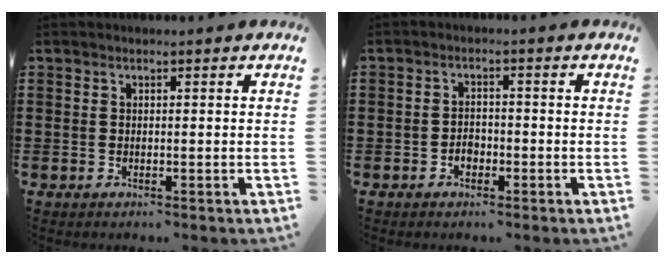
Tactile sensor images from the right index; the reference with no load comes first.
{"total": 2.0, "force": [-1.0, 1.4, 0.9], "torque": [-0.020, 0.000, -0.022]}